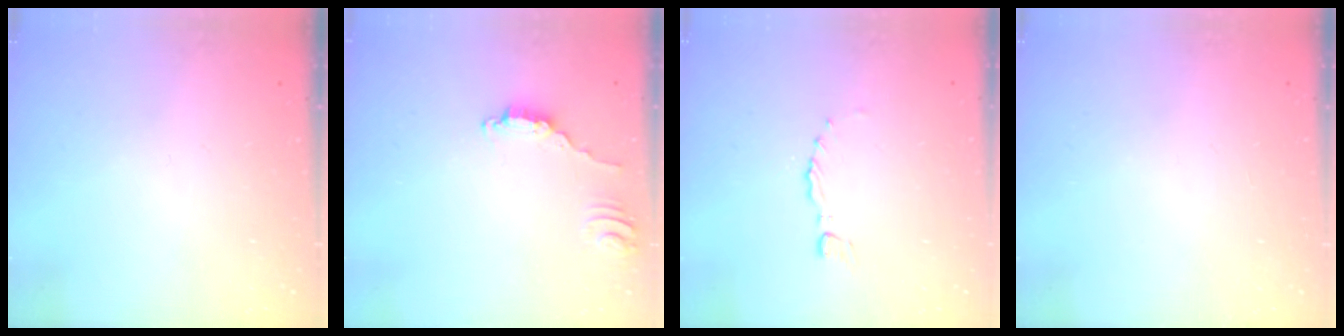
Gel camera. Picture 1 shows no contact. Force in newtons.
{"total": 2.6, "press": 2.6, "slide": 0.2}
{"total": 0.0}
{"total": 0.0}